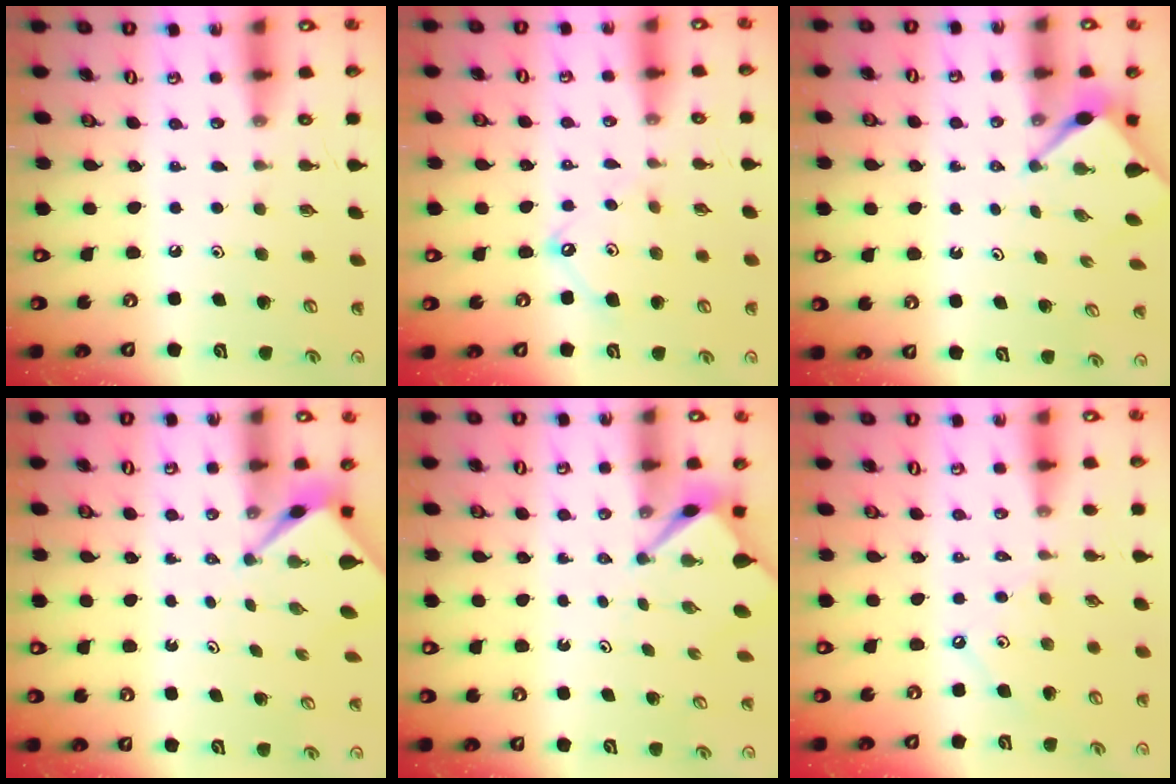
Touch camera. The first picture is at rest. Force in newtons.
{"total": 8.4, "press": 8.4, "slide": 0.9}
{"total": 2.9, "press": 2.9, "slide": 0.3}
{"total": 2.6, "press": 2.6, "slide": 0.1}
{"total": 2.9, "press": 2.9, "slide": 0.2}
{"total": 2.5, "press": 2.5, "slide": 0.4}